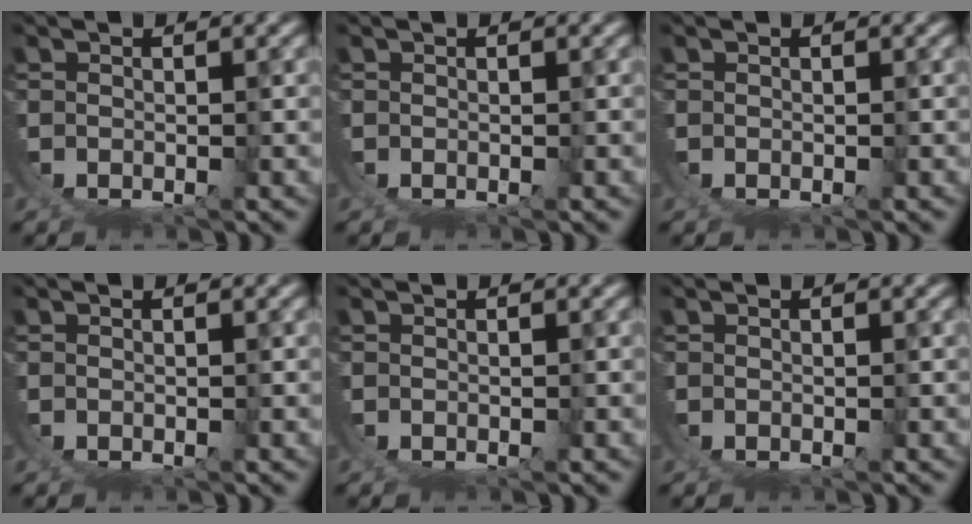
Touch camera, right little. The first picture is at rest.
{"total": 0.0}
{"total": 0.0}
{"total": 0.0}
{"total": 0.0}
{"total": 0.0}